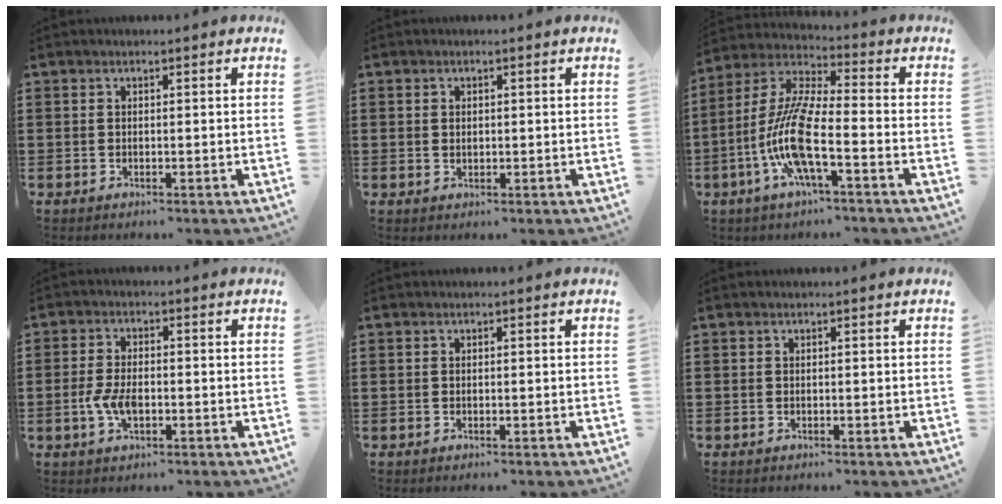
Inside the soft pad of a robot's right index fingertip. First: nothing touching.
{"total": 0.8, "force": [0.2, 0.7, 0.3], "torque": [-0.008, 0.005, 0.003]}
{"total": 10.9, "force": [-4.4, 2.0, 9.8], "torque": [-0.226, -0.018, -0.089]}
{"total": 4.6, "force": [-1.2, 2.3, 3.8], "torque": [-0.089, -0.003, -0.025]}
{"total": 0.0}
{"total": 0.0}